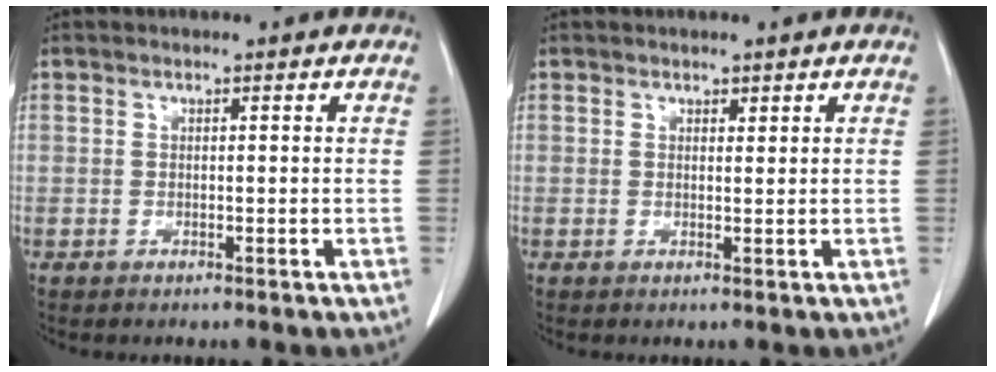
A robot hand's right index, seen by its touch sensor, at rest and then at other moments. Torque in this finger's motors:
{"motor_torque": [-0.14, 0.02, 0.01, 0.00]}